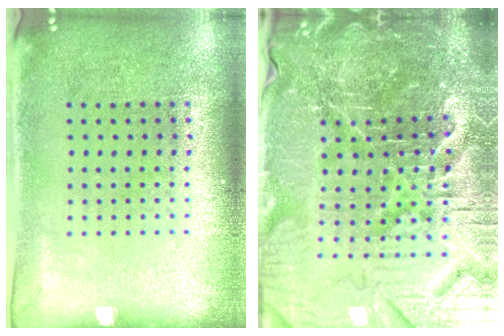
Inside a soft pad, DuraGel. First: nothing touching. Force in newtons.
{"total": 7.2, "press": 6.4, "slide": 3.3}